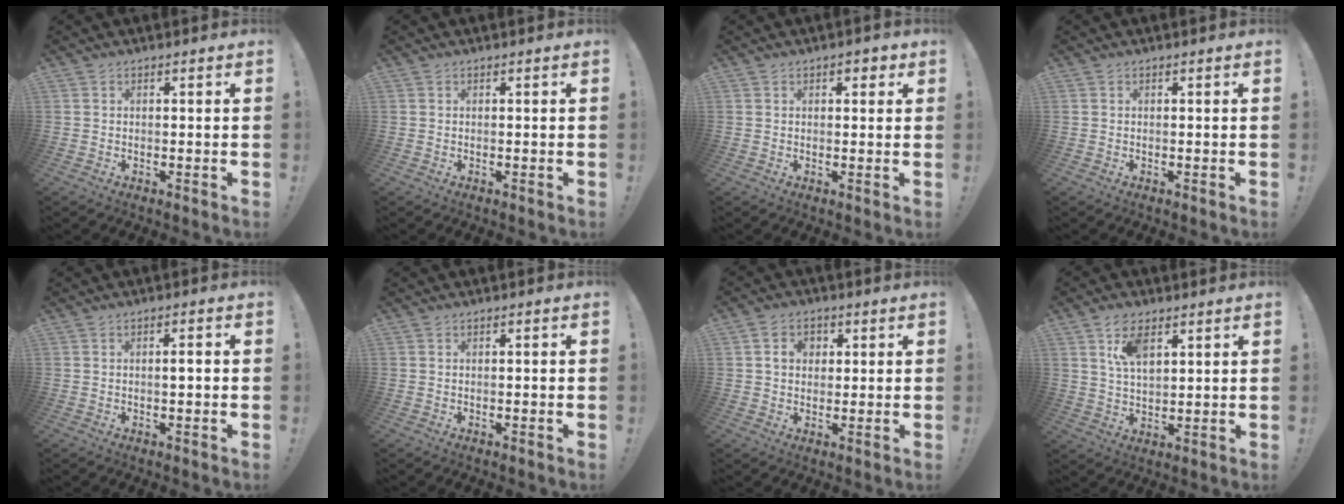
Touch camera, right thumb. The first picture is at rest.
{"total": 0.0}
{"total": 2.4, "force": [0.7, 1.7, 1.6], "torque": [-0.009, -0.001, 0.006]}
{"total": 0.0}
{"total": 2.1, "force": [-0.2, 0.2, 2.0], "torque": [-0.030, 0.000, -0.008]}
{"total": 0.6, "force": [-0.4, -0.2, 0.3], "torque": [-0.005, -0.001, -0.008]}
{"total": 6.4, "force": [2.0, 4.8, 3.7], "torque": [-0.061, 0.008, 0.036]}
{"total": 8.3, "force": [4.5, 4.3, 5.5], "torque": [-0.100, -0.010, 0.083]}